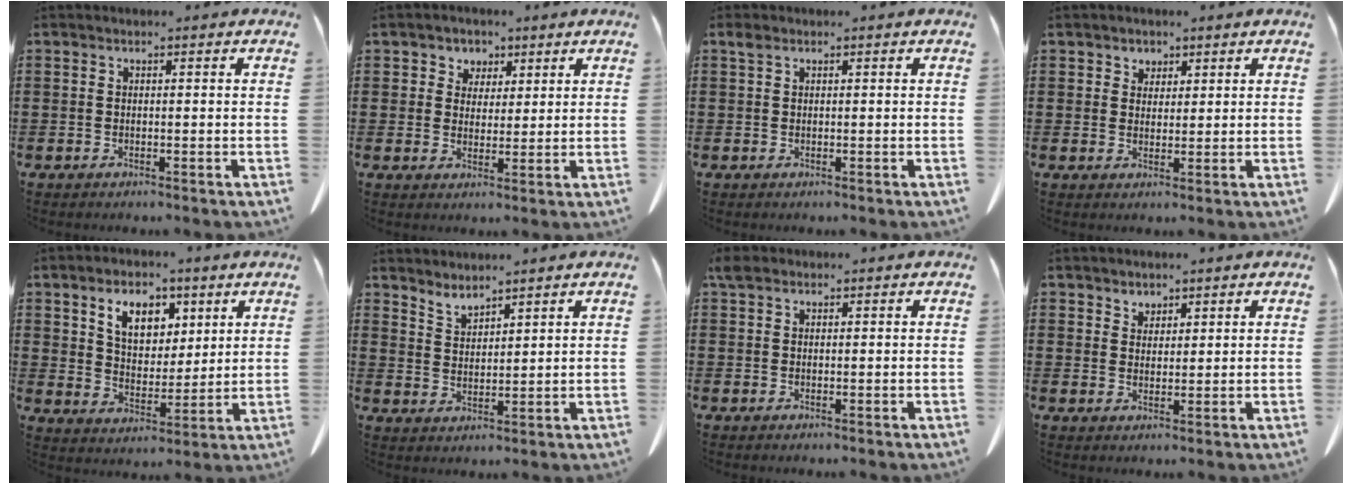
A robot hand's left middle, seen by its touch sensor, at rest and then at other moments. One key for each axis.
{"total": 3.5, "fx": 2.1, "fy": 2.8, "fz": 0.0, "tx": -0.011, "ty": 0.003, "tz": 0.036}
{"total": 1.5, "fx": 0.9, "fy": 1.0, "fz": 0.7, "tx": -0.019, "ty": 0.001, "tz": 0.018}
{"total": 2.2, "fx": 1.7, "fy": 1.5, "fz": 0.1, "tx": -0.010, "ty": 0.007, "tz": 0.032}
{"total": 7.5, "fx": 4.4, "fy": 4.9, "fz": 3.6, "tx": -0.070, "ty": 0.005, "tz": 0.077}
{"total": 3.2, "fx": 3.2, "fy": 0.1, "fz": 0.1, "tx": -0.010, "ty": -0.014, "tz": 0.061}
{"total": 1.7, "fx": 1.2, "fy": 1.0, "fz": 0.6, "tx": -0.017, "ty": 0.003, "tz": 0.024}
{"total": 2.2, "fx": 2.0, "fy": 1.0, "fz": 0.0, "tx": -0.006, "ty": 0.002, "tz": 0.040}